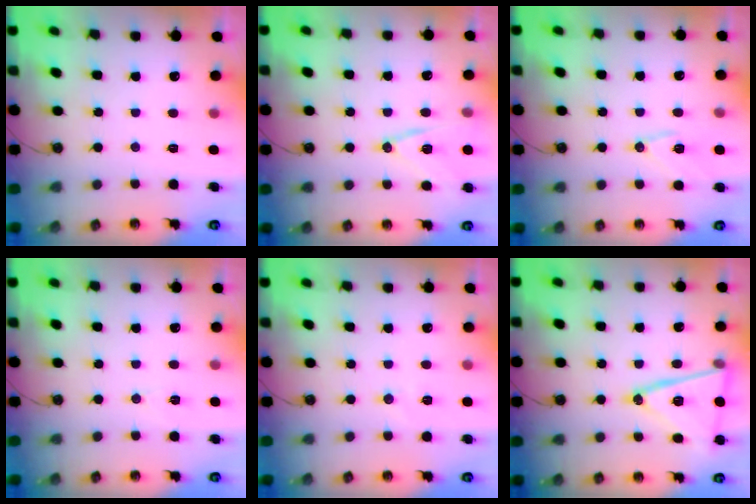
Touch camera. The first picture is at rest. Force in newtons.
{"total": 11.5, "press": 10.9, "slide": 3.8}
{"total": 11.1, "press": 11.0, "slide": 1.7}
{"total": 5.8, "press": 5.6, "slide": 1.6}
{"total": 4.3, "press": 4.1, "slide": 1.3}
{"total": 17.6, "press": 17.3, "slide": 3.4}